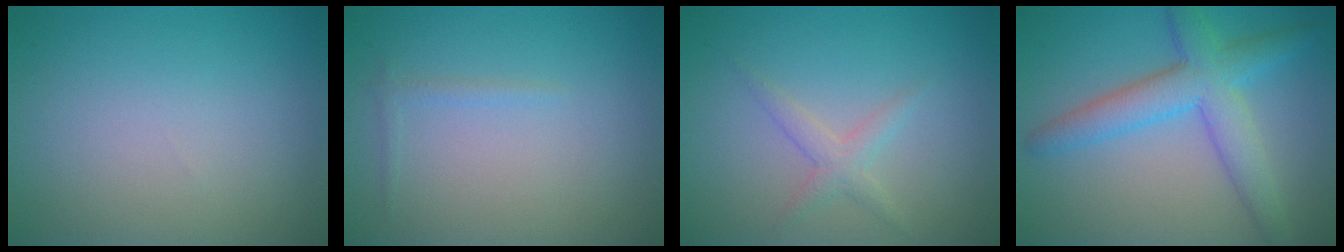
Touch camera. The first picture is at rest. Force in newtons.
{"total": 0.7, "press": 0.7, "slide": 0.1}
{"total": 1.7, "press": 1.7, "slide": 0.1}
{"total": 5.4, "press": 5.4, "slide": 0.1}